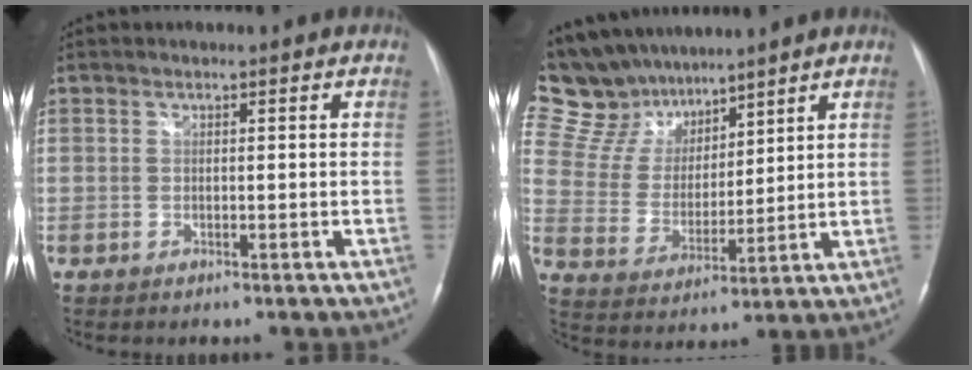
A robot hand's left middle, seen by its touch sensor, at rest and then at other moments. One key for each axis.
{"total": 14.1, "fx": 12.4, "fy": 6.2, "fz": 2.8, "tx": -0.066, "ty": 0.025, "tz": 0.243}